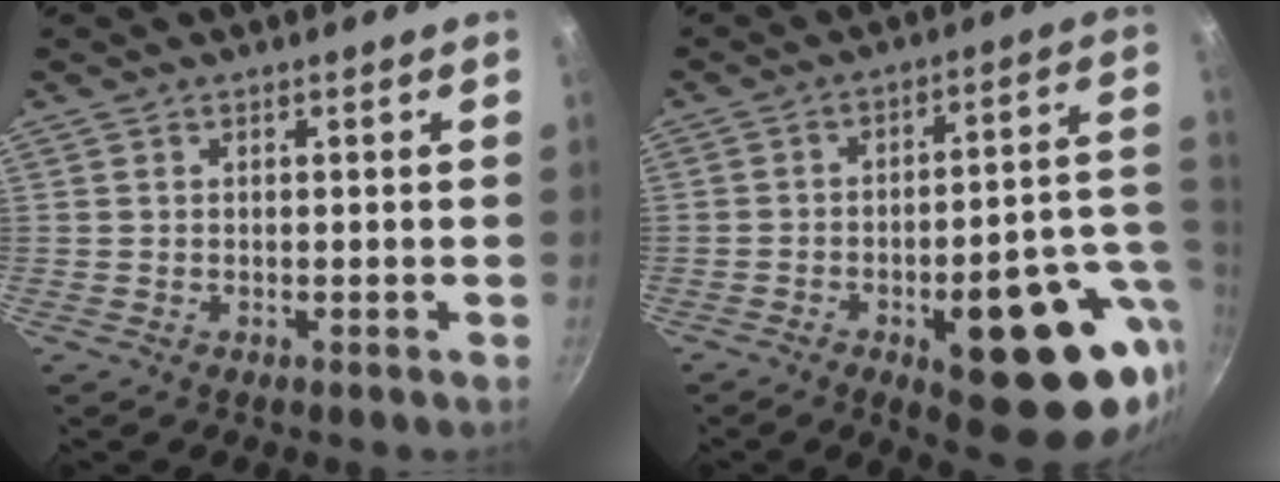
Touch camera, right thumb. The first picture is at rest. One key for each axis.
{"total": 22.7, "fx": -6.8, "fy": 8.5, "fz": 19.9, "tx": -0.212, "ty": 0.021, "tz": -0.085}